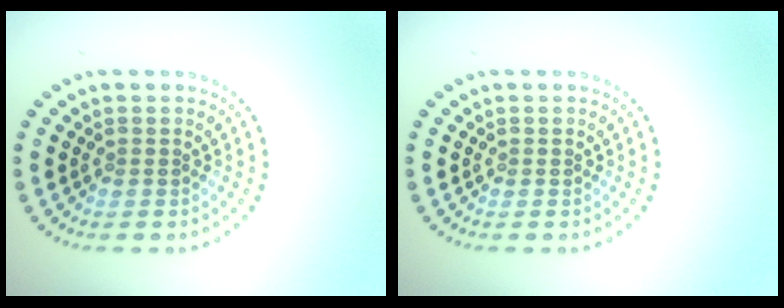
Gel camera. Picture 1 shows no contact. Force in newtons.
{"total": 0.0}